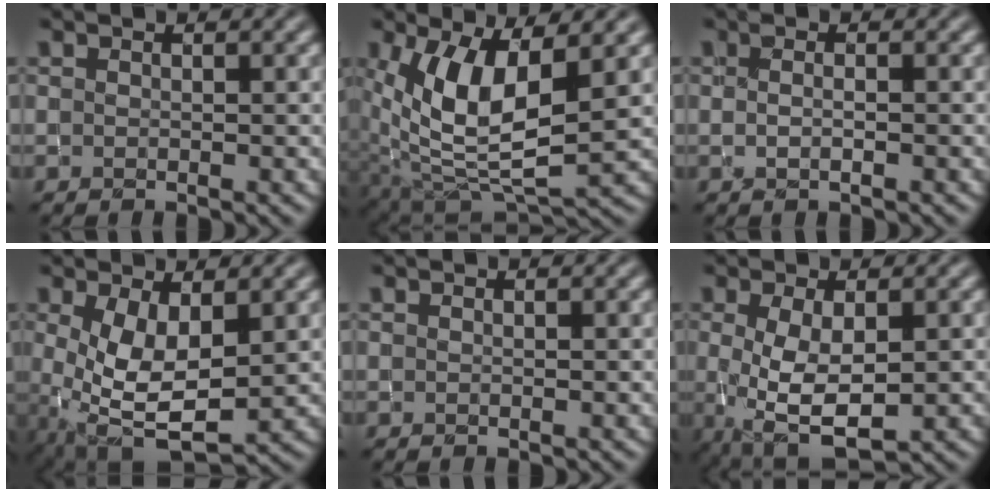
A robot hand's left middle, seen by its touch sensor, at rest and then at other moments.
{"total": 10.0, "force": [2.0, 4.8, 8.5], "torque": [-0.175, -0.014, 0.043]}
{"total": 1.3, "force": [0.2, 0.6, 1.1], "torque": [-0.004, -0.001, -0.002]}
{"total": 6.7, "force": [0.0, 3.1, 5.9], "torque": [-0.129, -0.008, 0.006]}
{"total": 0.0}
{"total": 5.5, "force": [-0.5, 2.4, 4.9], "torque": [-0.108, -0.010, 0.001]}